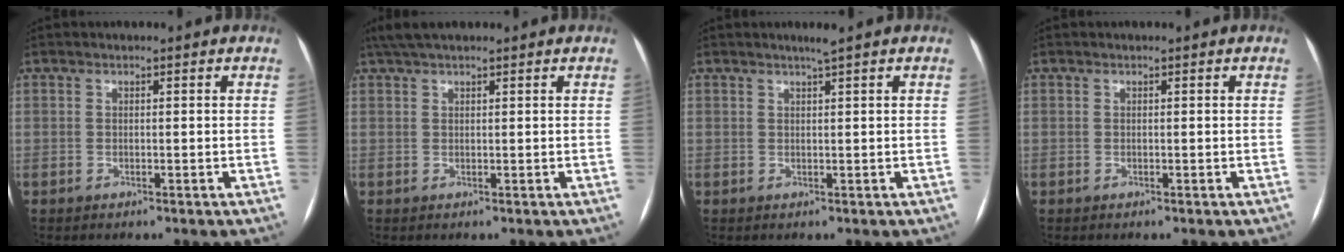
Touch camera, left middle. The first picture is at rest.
{"total": 5.0, "force": [4.0, 1.1, 2.8], "torque": [-0.052, 0.035, 0.073]}
{"total": 1.2, "force": [0.9, -0.4, 0.7], "torque": [-0.019, -0.005, 0.020]}
{"total": 0.0}